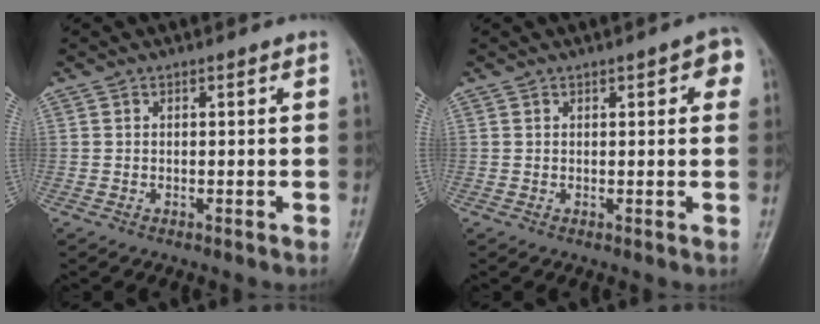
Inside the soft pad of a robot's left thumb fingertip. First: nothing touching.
{"total": 3.9, "force": [1.5, 1.5, 3.3], "torque": [-0.025, 0.001, 0.011]}